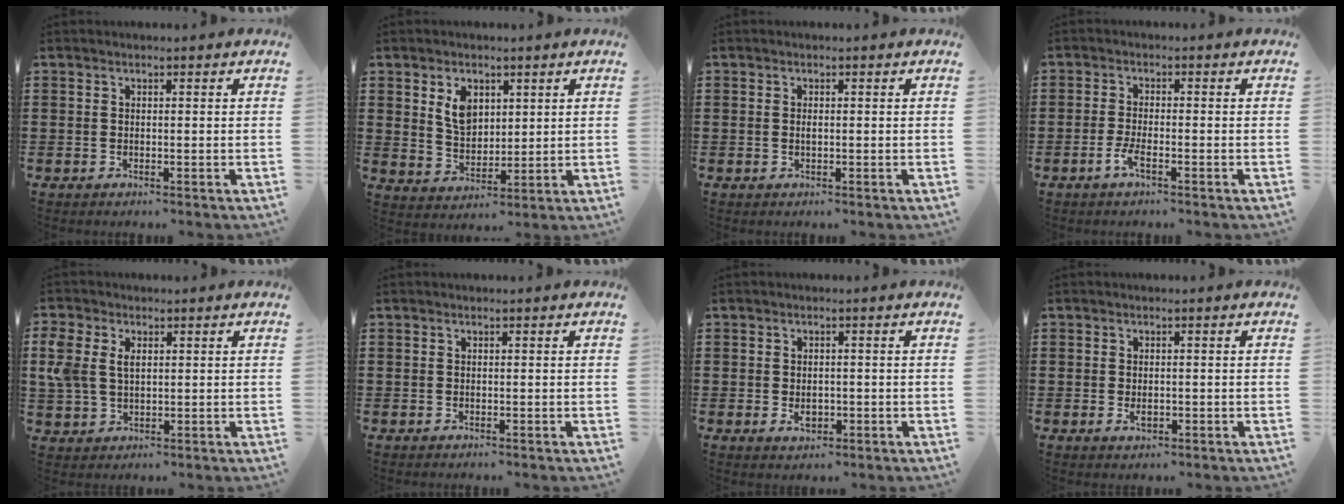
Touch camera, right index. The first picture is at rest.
{"total": 5.2, "force": [2.3, 3.3, 3.3], "torque": [-0.069, 0.007, 0.040]}
{"total": 0.7, "force": [0.0, 0.2, 0.7], "torque": [-0.014, -0.001, 0.000]}
{"total": 2.6, "force": [-1.4, 0.4, 2.2], "torque": [-0.051, -0.006, -0.030]}
{"total": 4.8, "force": [1.5, 3.3, 3.2], "torque": [-0.096, 0.003, 0.019]}
{"total": 0.0}
{"total": 2.1, "force": [-0.4, 1.4, 1.5], "torque": [-0.022, -0.002, -0.009]}
{"total": 1.3, "force": [-0.2, 0.8, 1.1], "torque": [-0.020, 0.001, -0.004]}